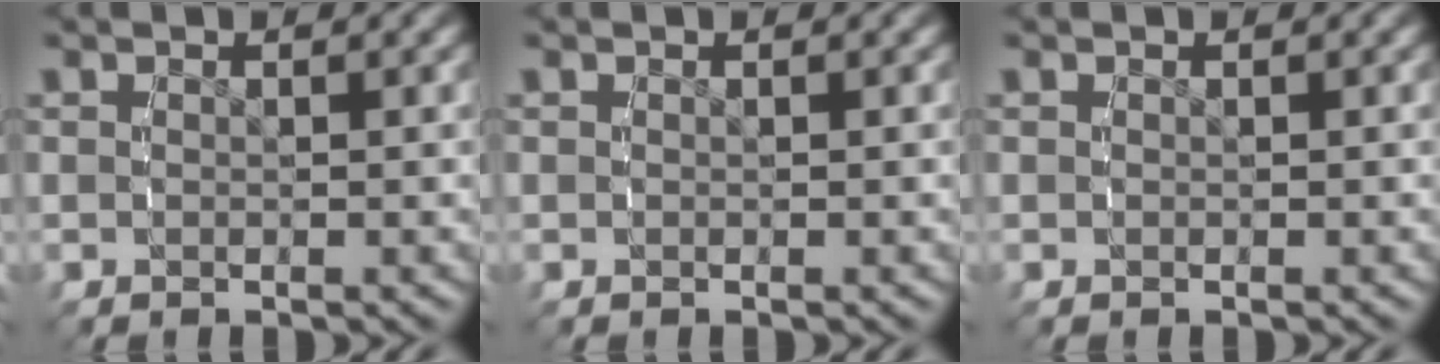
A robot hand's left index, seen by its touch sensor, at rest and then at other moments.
{"total": 0.0}
{"total": 0.0}